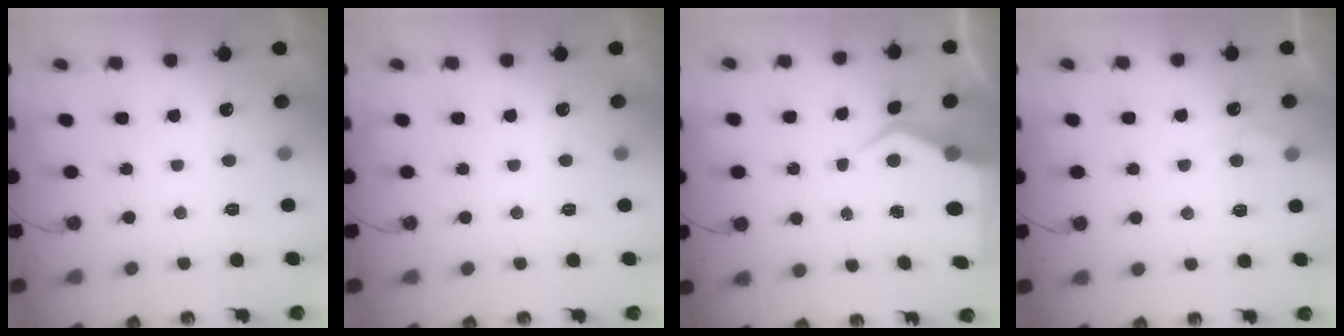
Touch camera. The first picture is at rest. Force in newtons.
{"total": 2.8, "press": 2.8, "slide": 0.5}
{"total": 7.4, "press": 7.3, "slide": 1.0}
{"total": 4.9, "press": 4.9, "slide": 0.6}